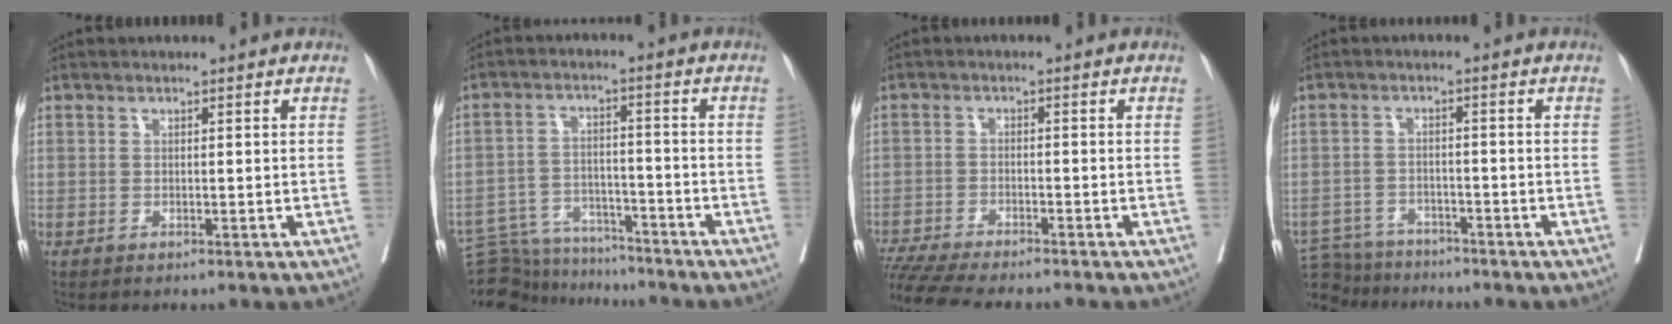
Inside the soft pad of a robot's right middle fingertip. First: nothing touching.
{"total": 12.2, "force": [-11.8, 2.5, 1.9], "torque": [-0.036, 0.014, -0.186]}
{"total": 13.4, "force": [-11.9, 1.4, 6.0], "torque": [-0.104, -0.016, -0.184]}
{"total": 7.9, "force": [-7.6, 2.0, 0.6], "torque": [-0.012, 0.004, -0.126]}